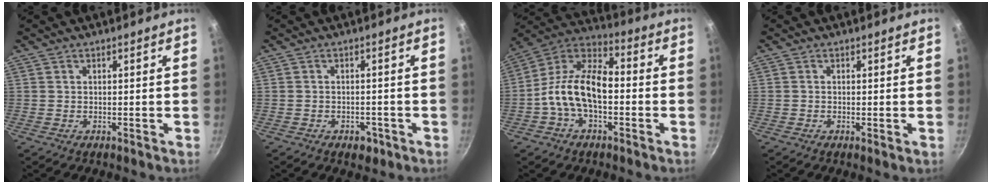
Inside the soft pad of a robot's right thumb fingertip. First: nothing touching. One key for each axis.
{"total": 2.8, "fx": -1.6, "fy": 1.8, "fz": 1.5, "tx": -0.012, "ty": 0.006, "tz": -0.018}
{"total": 15.1, "fx": -2.1, "fy": 8.7, "fz": 12.1, "tx": -0.218, "ty": 0.045, "tz": -0.046}
{"total": 1.1, "fx": -0.2, "fy": 0.3, "fz": 1.0, "tx": -0.024, "ty": -0.005, "tz": -0.006}